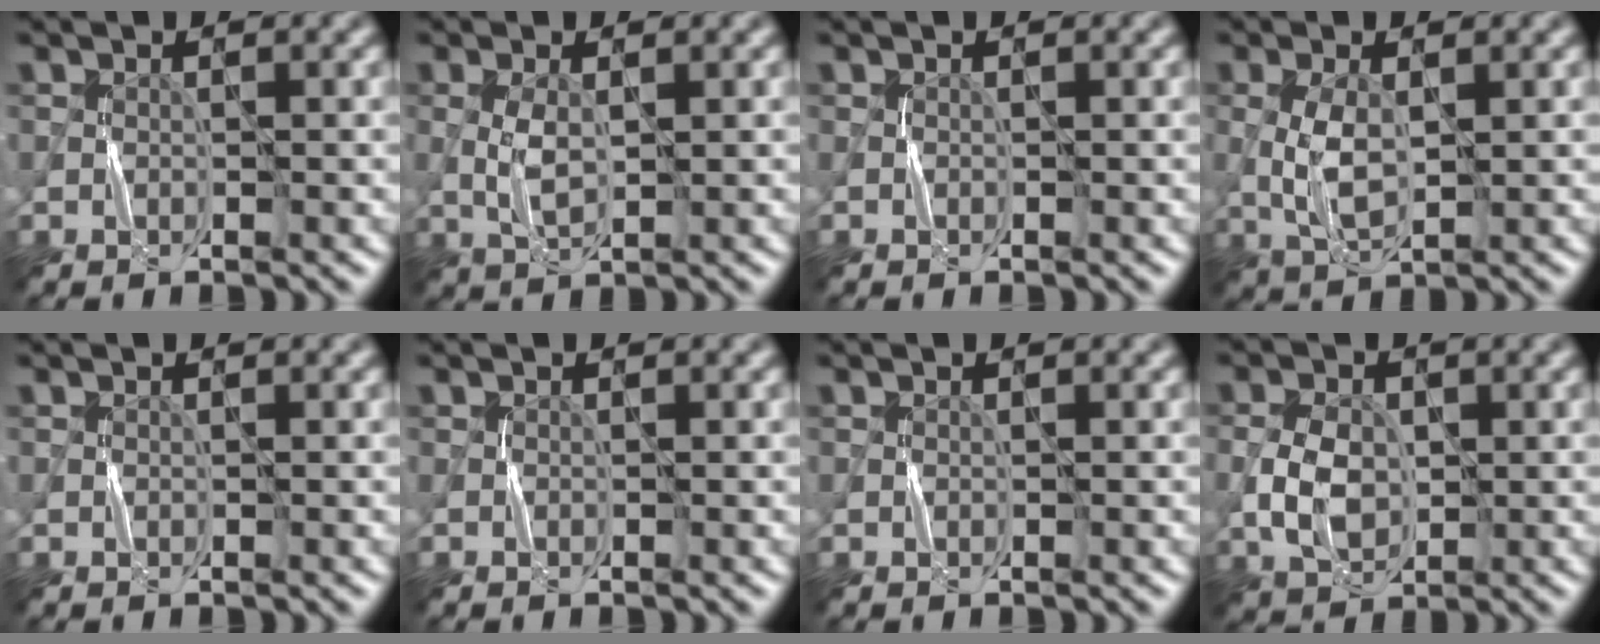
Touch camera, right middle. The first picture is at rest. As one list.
[{"total": 2.2, "force": [0.3, 0.9, 2.0], "torque": [-0.046, 0.000, 0.010]}, {"total": 0.0}, {"total": 3.2, "force": [0.2, 1.5, 2.8], "torque": [-0.069, -0.001, 0.009]}, {"total": 0.0}, {"total": 0.0}, {"total": 0.0}, {"total": 3.9, "force": [-0.1, 2.8, 2.7], "torque": [-0.056, 0.000, -0.001]}]